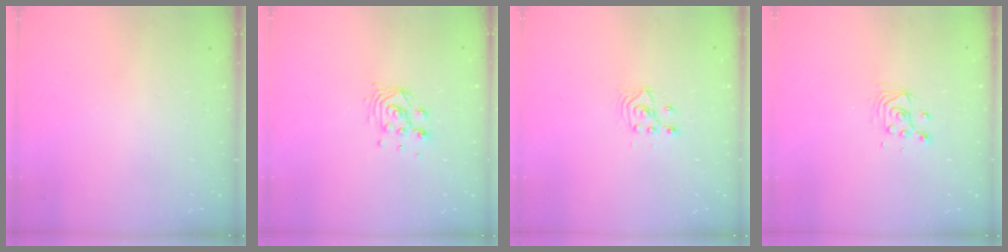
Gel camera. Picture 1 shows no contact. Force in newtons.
{"total": 6.2, "press": 6.2, "slide": 0.1}
{"total": 3.8, "press": 3.8, "slide": 0.4}
{"total": 4.0, "press": 4.0, "slide": 0.3}